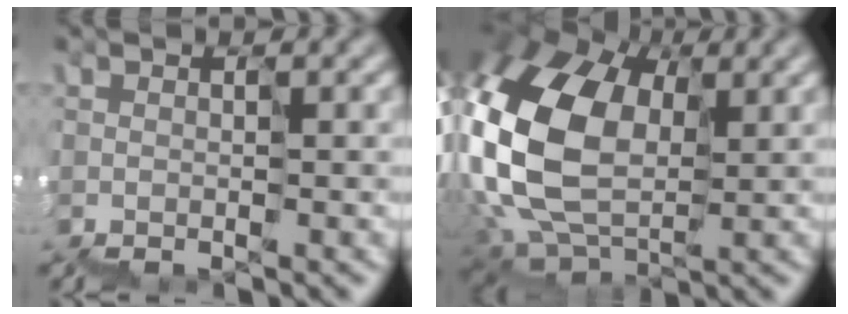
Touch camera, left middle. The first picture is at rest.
{"total": 11.2, "force": [2.5, 8.1, 7.3], "torque": [-0.212, 0.023, 0.046]}